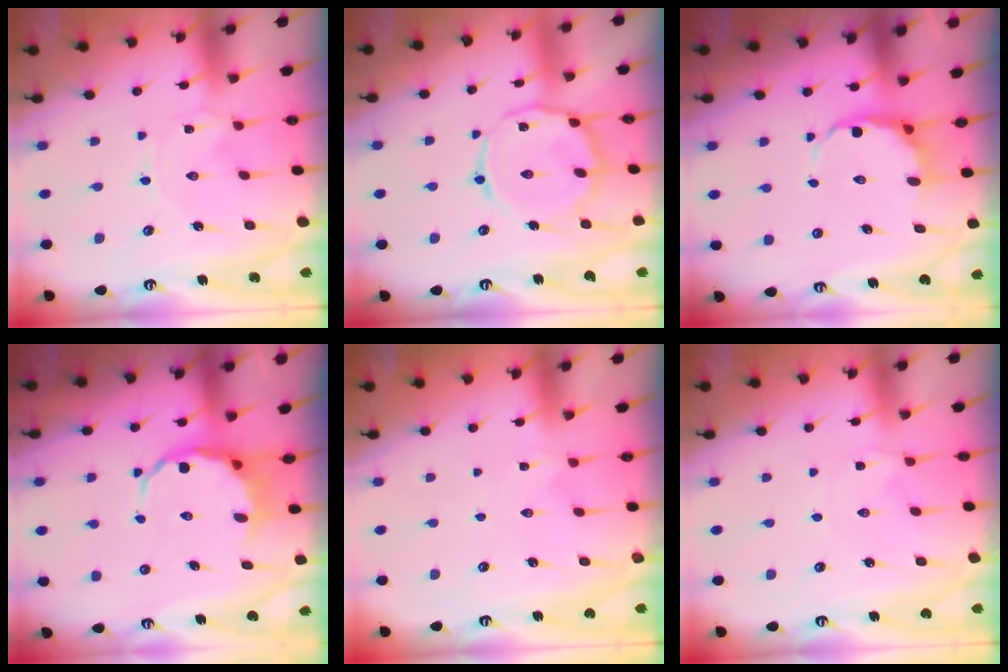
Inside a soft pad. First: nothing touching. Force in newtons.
{"total": 14.1, "press": 14.1, "slide": 0.9}
{"total": 7.4, "press": 7.2, "slide": 1.6}
{"total": 5.8, "press": 5.5, "slide": 1.9}
{"total": 0.7, "press": 0.6, "slide": 0.3}
{"total": 1.8, "press": 1.8, "slide": 0.4}